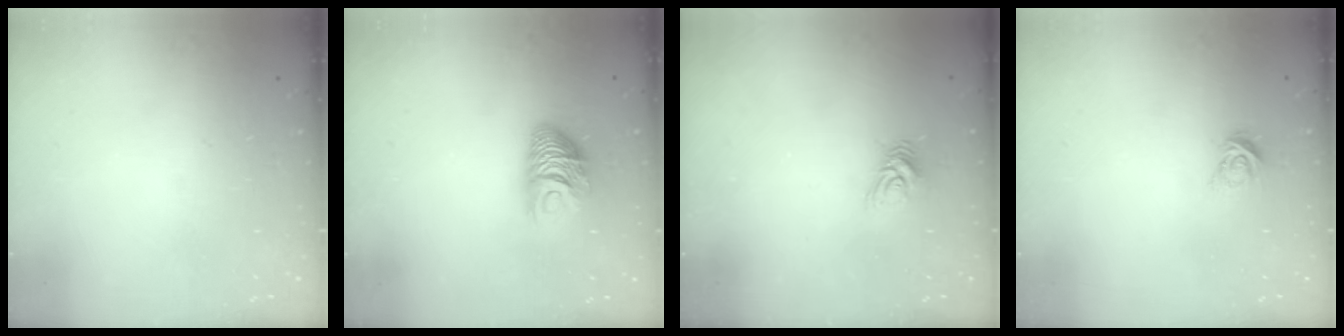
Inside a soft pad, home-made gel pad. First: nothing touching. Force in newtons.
{"total": 9.0, "press": 9.0, "slide": 0.3}
{"total": 7.2, "press": 7.2, "slide": 0.4}
{"total": 4.0, "press": 3.9, "slide": 0.5}